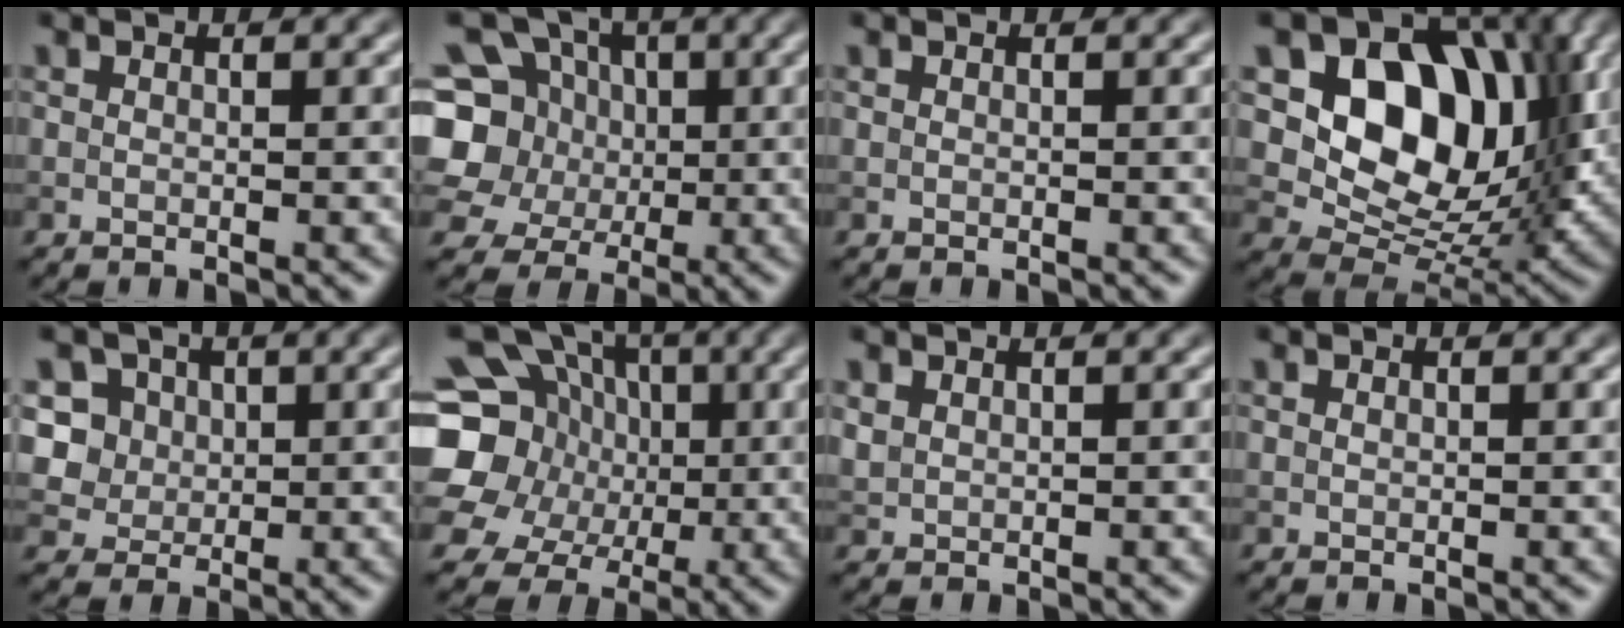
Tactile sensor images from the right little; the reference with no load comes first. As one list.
[{"total": 8.7, "force": [0.8, 7.7, 4.0], "torque": [-0.097, 0.013, -0.014]}, {"total": 0.0}, {"total": 11.9, "force": [3.0, 8.4, 8.0], "torque": [-0.117, -0.013, 0.054]}, {"total": 6.8, "force": [2.2, 5.9, 2.7], "torque": [-0.043, 0.017, 0.024]}, {"total": 16.7, "force": [0.3, 15.0, 7.3], "torque": [-0.184, 0.014, -0.018]}, {"total": 0.9, "force": [0.7, 0.5, 0.3], "torque": [-0.011, -0.001, 0.019]}, {"total": 0.0}]